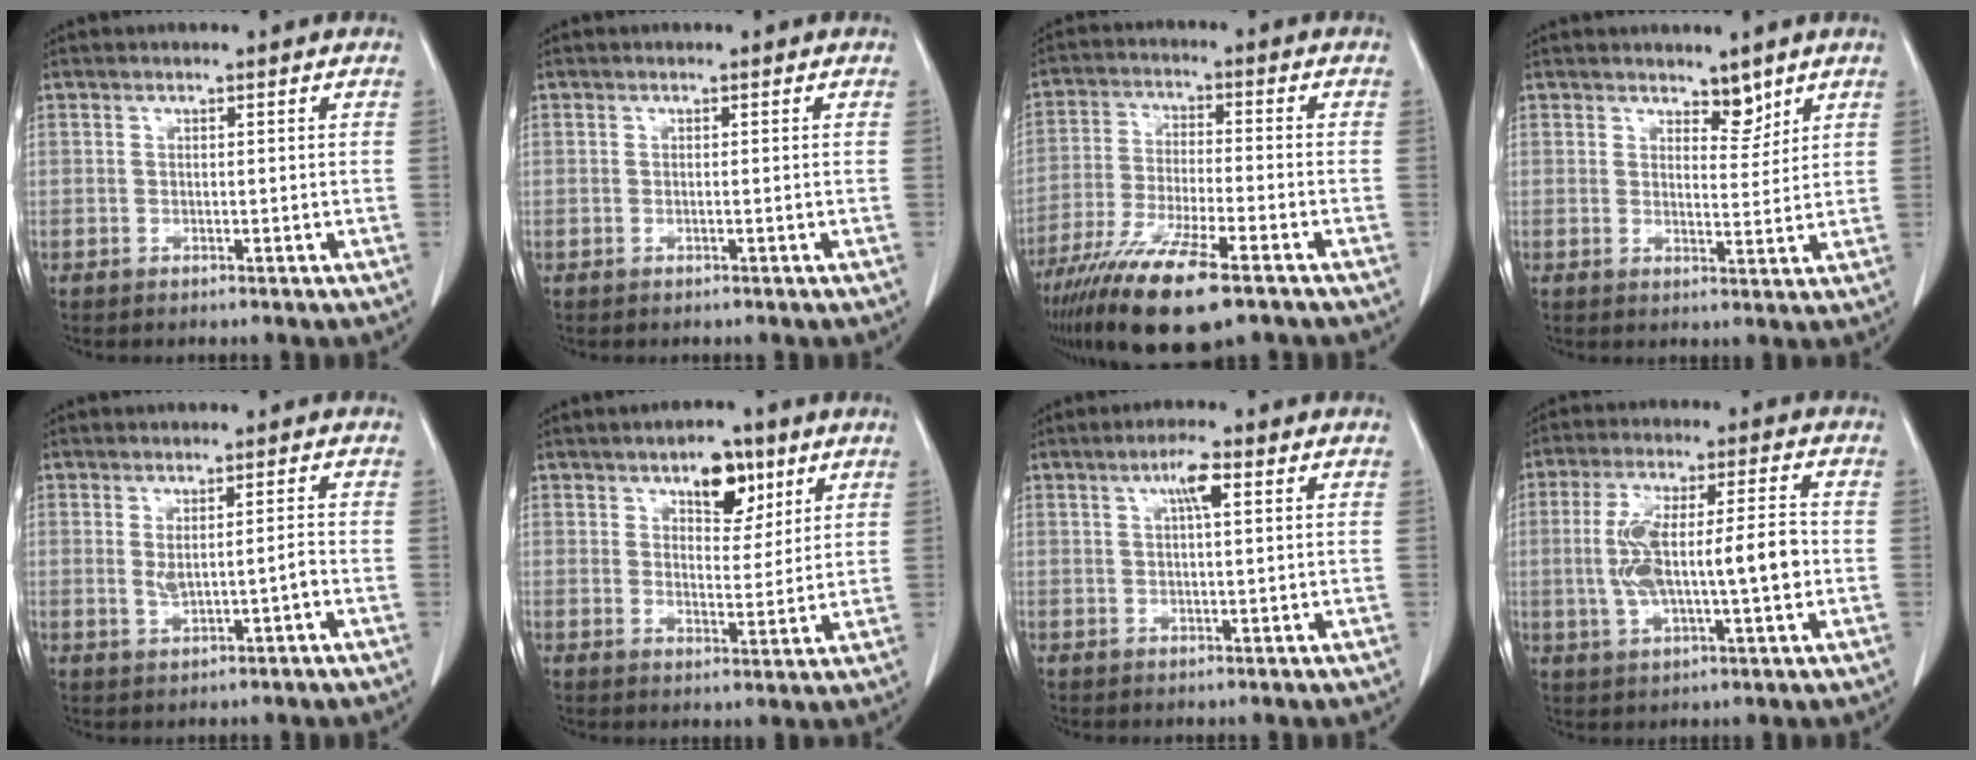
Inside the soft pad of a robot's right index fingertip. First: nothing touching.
{"total": 0.0}
{"total": 15.4, "force": [-10.4, 2.3, 11.2], "torque": [-0.212, -0.042, -0.181]}
{"total": 3.3, "force": [2.6, 1.4, 1.3], "torque": [-0.014, -0.008, 0.042]}
{"total": 3.2, "force": [-0.3, 0.6, 3.2], "torque": [-0.055, 0.000, 0.001]}
{"total": 6.8, "force": [3.9, 3.3, 4.4], "torque": [-0.060, 0.005, 0.060]}
{"total": 3.6, "force": [1.4, 0.4, 3.3], "torque": [-0.060, 0.005, 0.023]}
{"total": 12.2, "force": [-0.8, 2.8, 11.9], "torque": [-0.227, 0.019, -0.010]}